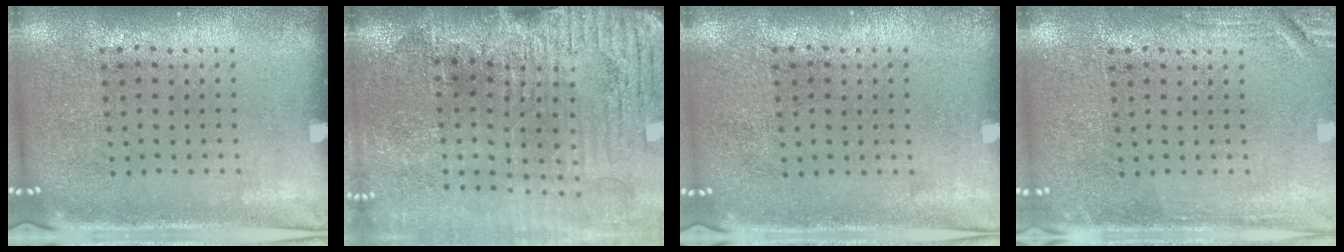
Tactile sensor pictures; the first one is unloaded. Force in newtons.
{"total": 4.2, "press": 3.7, "slide": 1.8}
{"total": 0.0}
{"total": 1.8, "press": 1.8, "slide": 0.3}